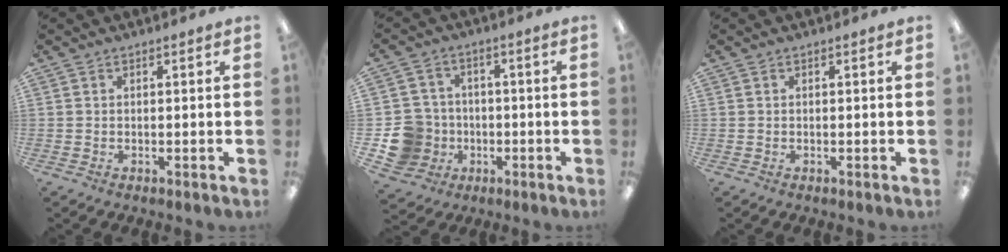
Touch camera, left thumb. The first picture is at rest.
{"total": 10.4, "force": [-2.8, 9.6, 2.7], "torque": [-0.079, 0.030, -0.041]}
{"total": 0.0}